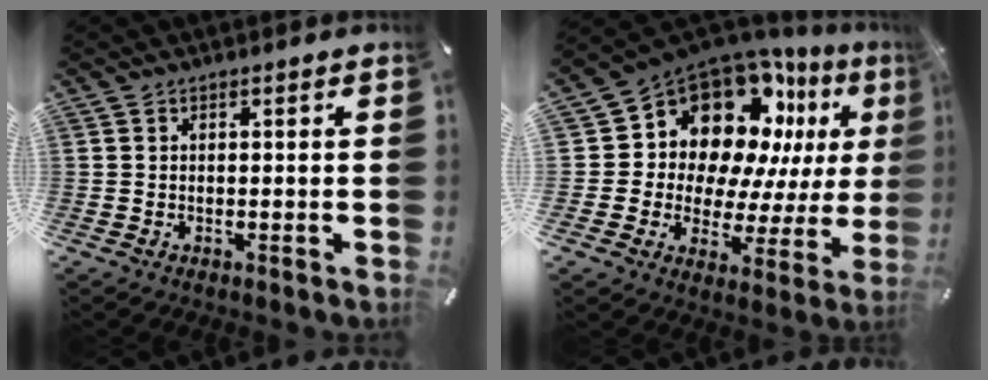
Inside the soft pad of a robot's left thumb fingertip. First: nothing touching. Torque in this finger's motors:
{"motor_torque": [1.60, 2.51, 2.02, -0.75, 0.38]}